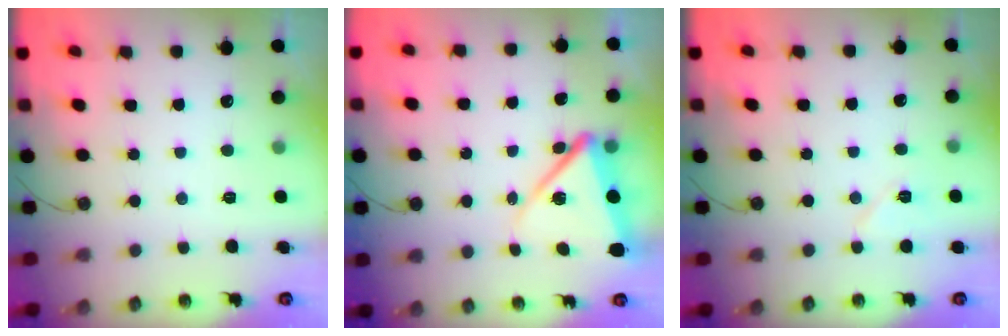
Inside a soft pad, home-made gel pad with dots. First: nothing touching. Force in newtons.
{"total": 10.6, "press": 10.5, "slide": 2.0}
{"total": 5.7, "press": 4.3, "slide": 3.7}